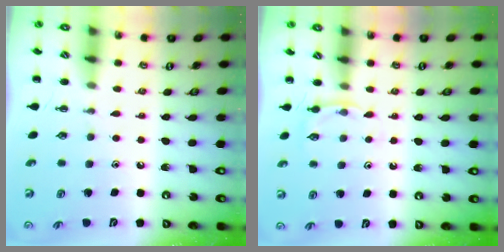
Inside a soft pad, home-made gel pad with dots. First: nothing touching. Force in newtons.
{"total": 4.2, "press": 3.9, "slide": 1.4}